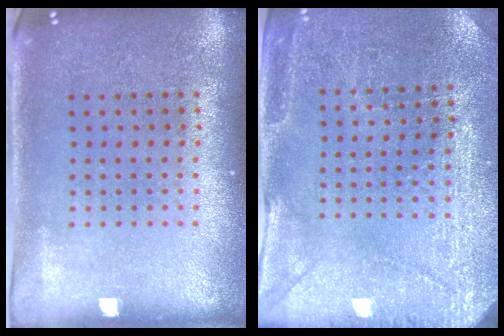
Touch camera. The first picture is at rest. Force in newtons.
{"total": 2.9, "press": 2.8, "slide": 0.6}